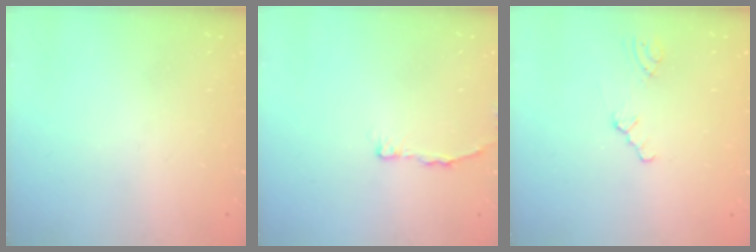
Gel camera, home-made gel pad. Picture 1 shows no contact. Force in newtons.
{"total": 4.0, "press": 4.0, "slide": 0.4}
{"total": 0.8, "press": 0.8, "slide": 0.2}